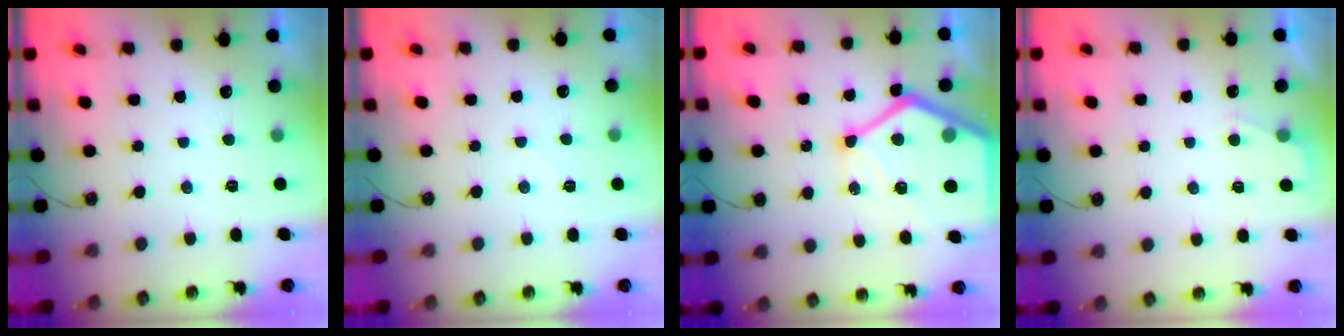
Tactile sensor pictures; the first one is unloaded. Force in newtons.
{"total": 3.2, "press": 3.1, "slide": 0.4}
{"total": 18.9, "press": 18.8, "slide": 1.9}
{"total": 2.4, "press": 2.4, "slide": 0.4}